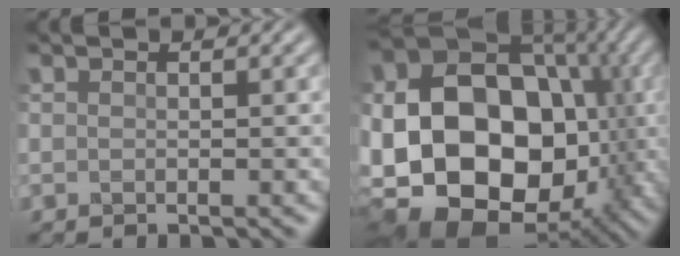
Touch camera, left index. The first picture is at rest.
{"total": 22.0, "force": [-3.5, 17.0, 13.5], "torque": [-0.219, -0.022, -0.085]}